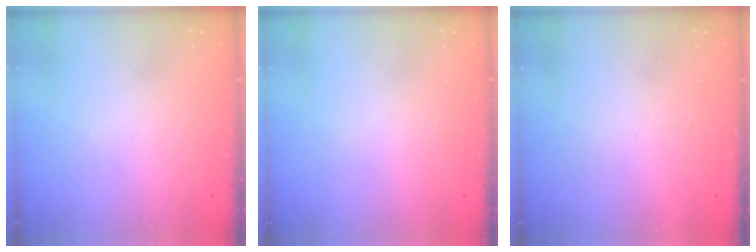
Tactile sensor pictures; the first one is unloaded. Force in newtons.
{"total": 0.0}
{"total": 1.5, "press": 1.5, "slide": 0.1}